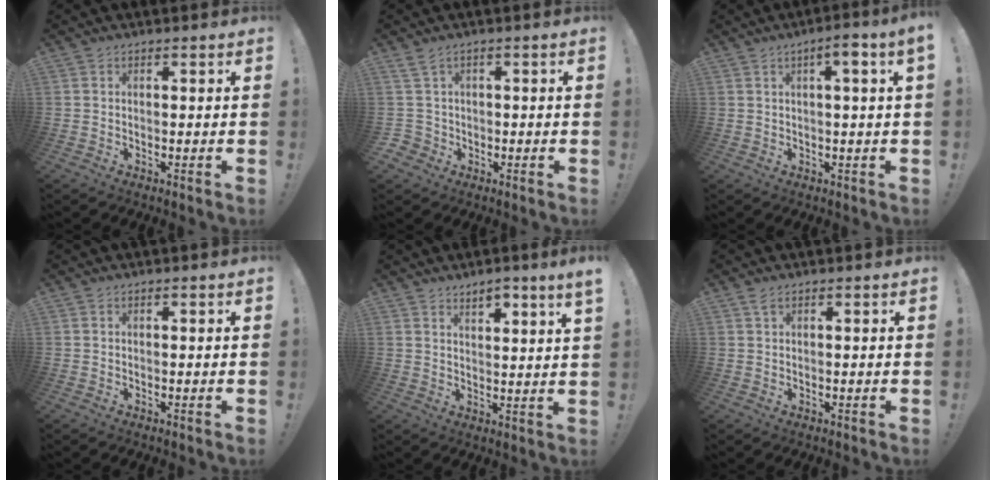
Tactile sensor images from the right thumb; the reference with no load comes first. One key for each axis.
{"total": 3.7, "fx": 1.1, "fy": 3.3, "fz": 1.1, "tx": -0.022, "ty": 0.002, "tz": 0.024}
{"total": 5.0, "fx": 1.2, "fy": -0.4, "fz": 4.8, "tx": -0.077, "ty": -0.005, "tz": 0.013}
{"total": 0.0}
{"total": 4.2, "fx": 3.2, "fy": -0.4, "fz": 2.8, "tx": -0.045, "ty": -0.017, "tz": 0.052}
{"total": 1.4, "fx": 0.9, "fy": 0.4, "fz": 1.0, "tx": -0.012, "ty": 0.000, "tz": 0.015}